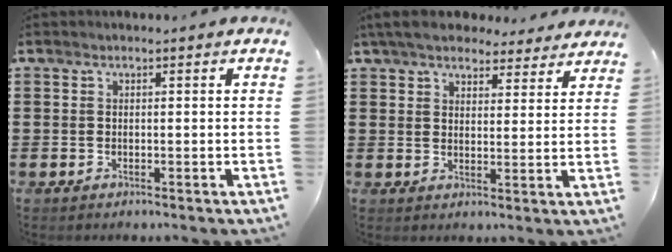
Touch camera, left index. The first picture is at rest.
{"total": 6.1, "force": [5.6, 1.4, 2.0], "torque": [-0.057, -0.014, 0.103]}